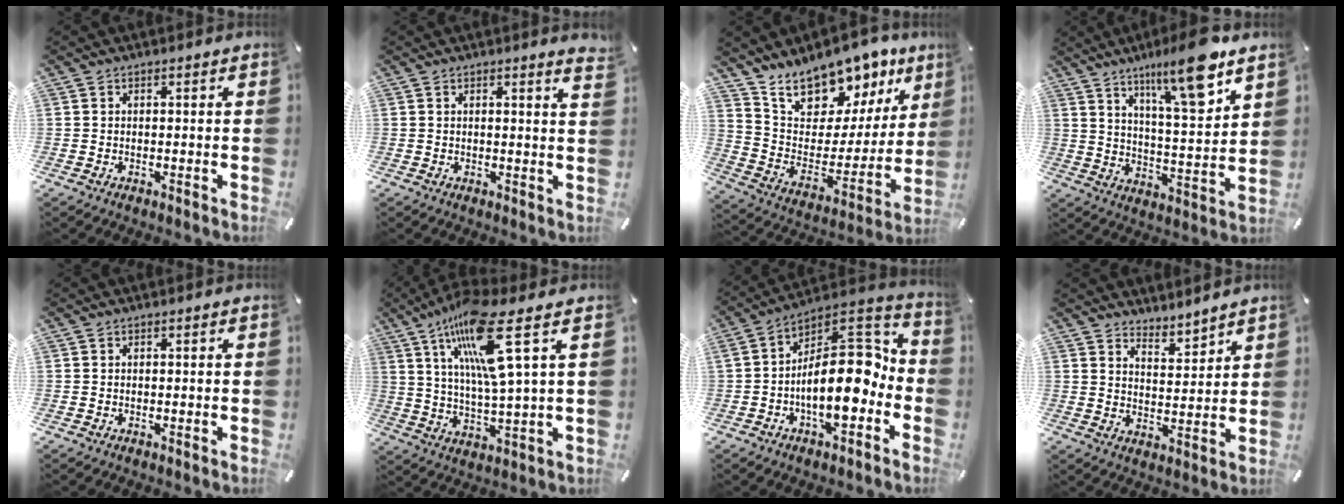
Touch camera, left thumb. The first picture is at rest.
{"total": 2.3, "force": [1.5, 0.0, 1.7], "torque": [-0.026, -0.006, 0.025]}
{"total": 14.1, "force": [12.6, 6.2, 1.5], "torque": [-0.035, -0.126, 0.225]}
{"total": 15.1, "force": [10.8, 2.7, 10.2], "torque": [-0.166, -0.064, 0.172]}
{"total": 0.0}
{"total": 16.5, "force": [8.4, 1.8, 14.1], "torque": [-0.292, -0.029, 0.124]}
{"total": 16.6, "force": [-2.6, 8.8, 13.8], "torque": [-0.214, -0.011, -0.040]}
{"total": 5.1, "force": [4.8, 1.5, -0.6], "torque": [0.007, -0.041, 0.088]}